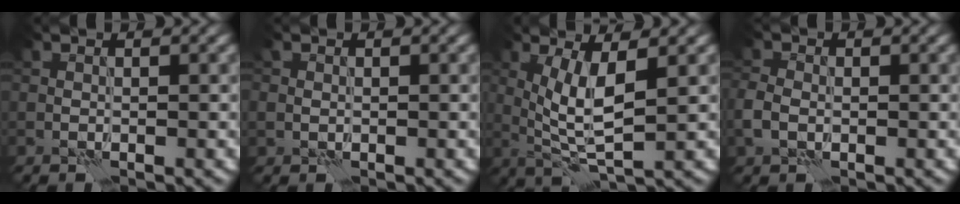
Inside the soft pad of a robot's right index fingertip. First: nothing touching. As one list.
[{"total": 1.1, "force": [0.3, 1.1, 0.2], "torque": [-0.001, -0.002, 0.006]}, {"total": 4.7, "force": [1.1, 1.4, 4.3], "torque": [-0.088, -0.007, 0.025]}, {"total": 2.1, "force": [-0.3, 1.7, 1.1], "torque": [-0.029, -0.001, -0.014]}]